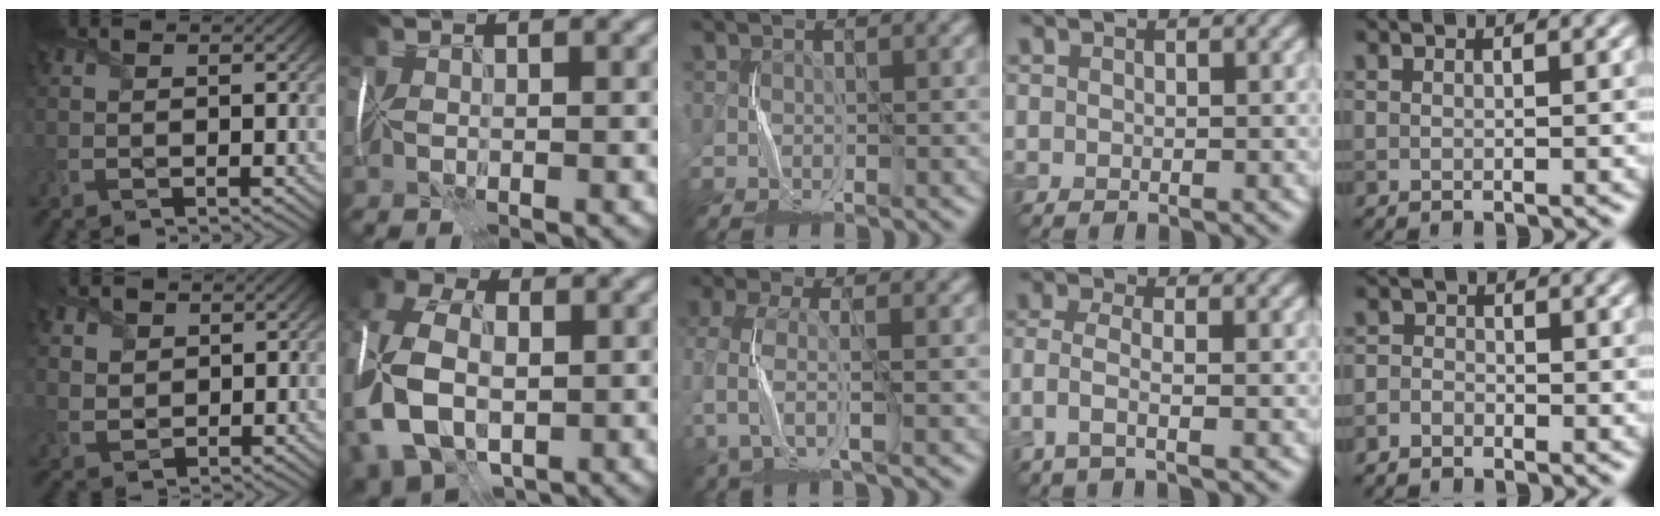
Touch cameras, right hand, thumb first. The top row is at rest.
{"thumb": {"total": 3.0, "force": [1.8, 2.1, 1.0], "torque": [-0.044, -0.002, 0.034]}, "index": {"total": 13.7, "force": [-3.1, 9.5, 9.4], "torque": [-0.196, -0.008, -0.062]}, "middle": {"total": 3.6, "force": [-1.4, 1.1, 3.1], "torque": [-0.087, -0.006, -0.033]}, "ring": {"total": 2.5, "force": [-1.2, 0.6, 2.1], "torque": [-0.052, 0.001, -0.036]}, "little": {"total": 1.3, "force": [-1.1, 0.8, 0.3], "torque": [0.005, 0.002, -0.029]}}